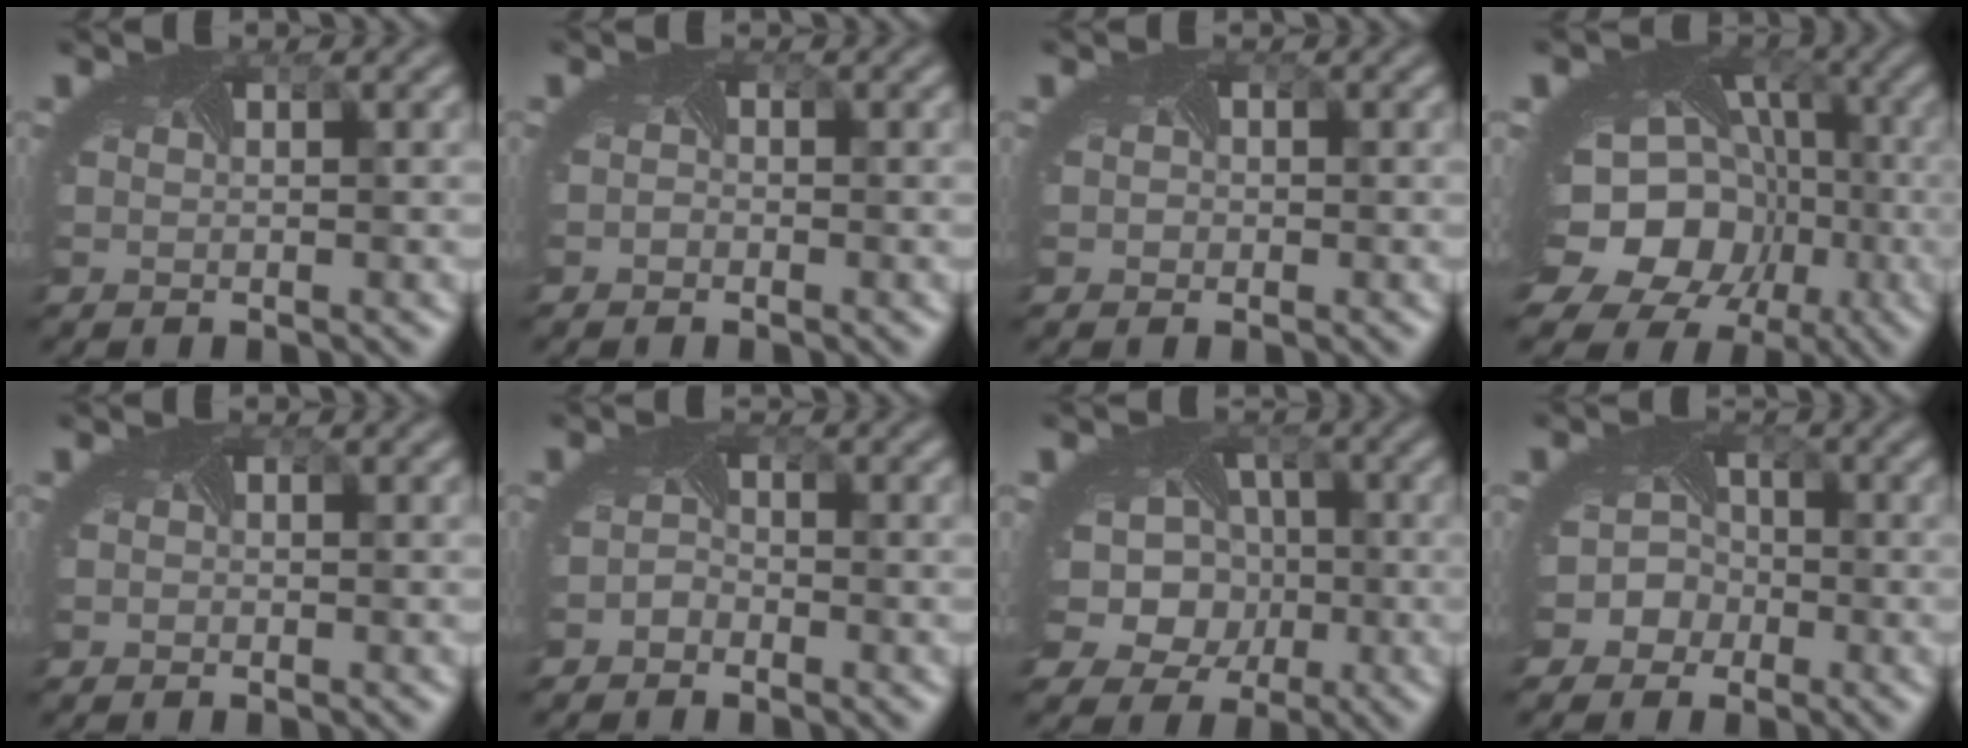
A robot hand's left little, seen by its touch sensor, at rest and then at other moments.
{"total": 0.5, "force": [-0.4, 0.4, 0.0], "torque": [-0.004, -0.007, -0.013]}
{"total": 1.1, "force": [0.1, 1.1, 0.2], "torque": [-0.003, -0.002, -0.008]}
{"total": 17.6, "force": [-5.3, 14.7, 8.1], "torque": [-0.159, -0.047, -0.084]}
{"total": 0.0}
{"total": 1.3, "force": [-1.2, 0.6, 0.0], "torque": [-0.006, -0.003, -0.026]}
{"total": 10.9, "force": [-0.5, 9.5, 5.2], "torque": [-0.100, 0.006, -0.042]}
{"total": 4.8, "force": [-2.2, 4.1, 0.9], "torque": [0.005, 0.001, -0.049]}